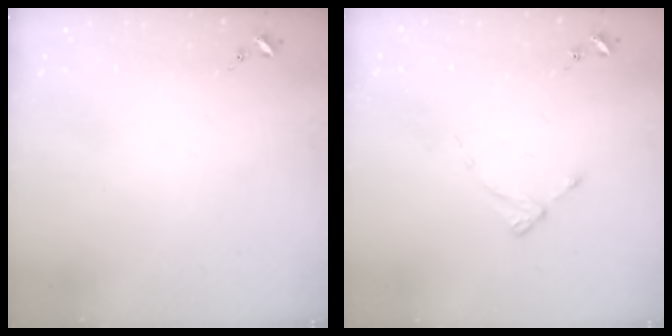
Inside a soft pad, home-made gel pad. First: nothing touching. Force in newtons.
{"total": 2.0, "press": 2.0, "slide": 0.3}